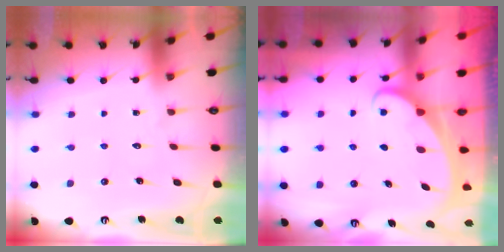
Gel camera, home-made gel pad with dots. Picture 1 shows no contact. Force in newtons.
{"total": 2.0, "press": 2.0, "slide": 0.1}